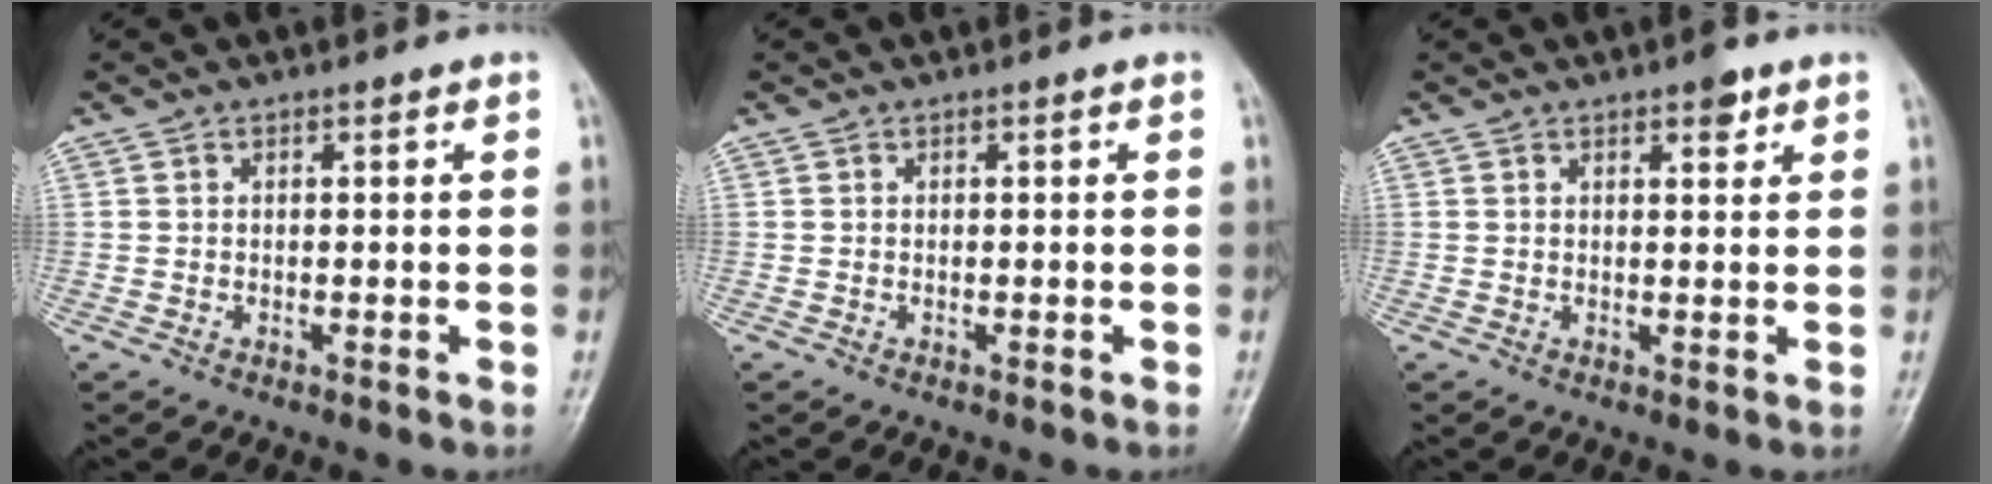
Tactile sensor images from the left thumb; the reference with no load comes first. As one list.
[{"total": 0.0}, {"total": 2.7, "force": [1.8, 1.1, 1.8], "torque": [-0.016, -0.008, 0.022]}]